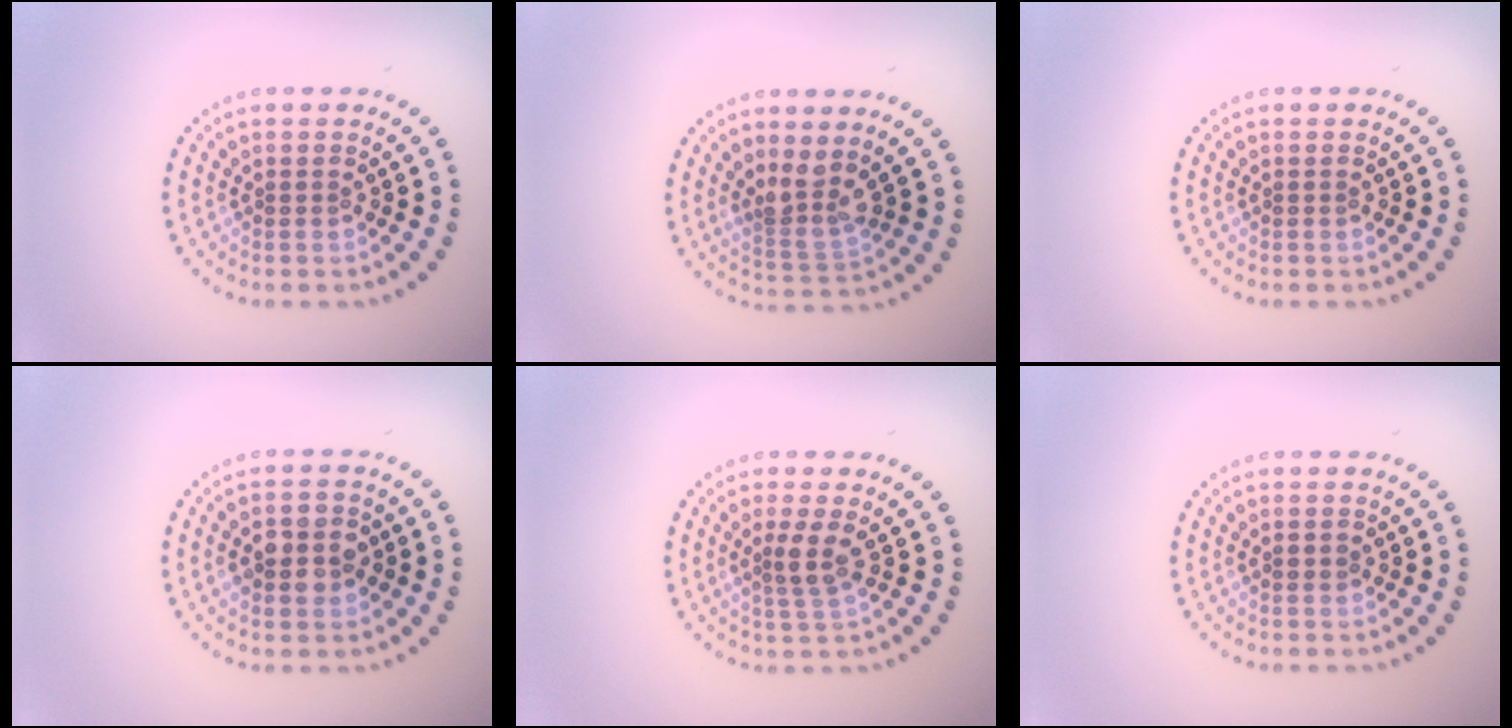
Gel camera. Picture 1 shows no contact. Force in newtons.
{"total": 2.6, "press": 1.9, "slide": 1.8}
{"total": 0.0}
{"total": 3.5, "press": 3.5, "slide": 0.1}
{"total": 2.2, "press": 1.8, "slide": 1.3}
{"total": 0.8, "press": 0.8, "slide": 0.0}